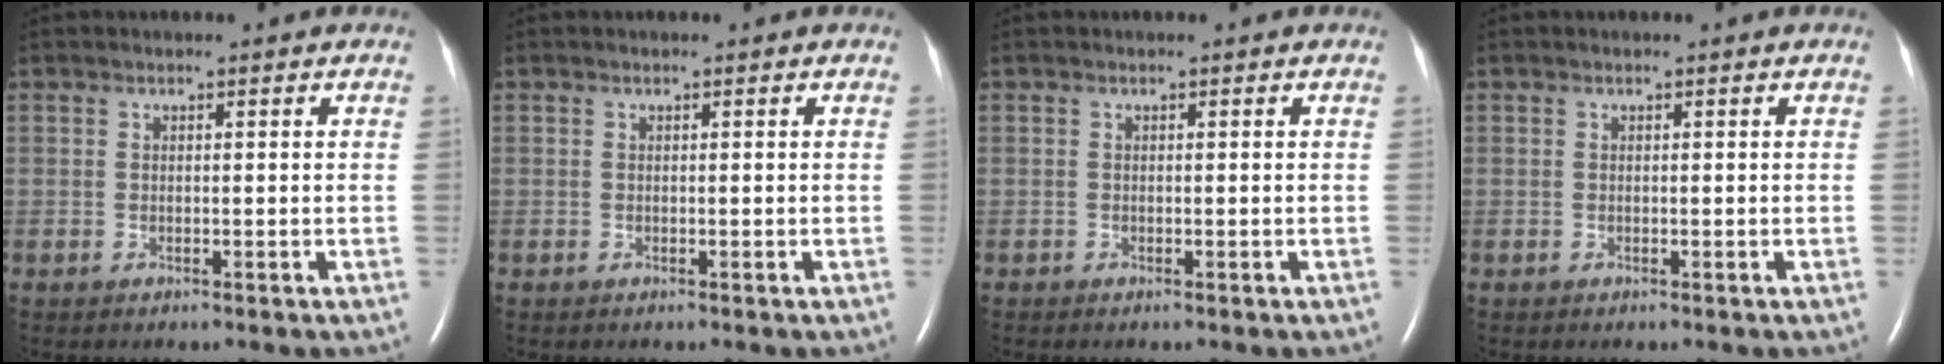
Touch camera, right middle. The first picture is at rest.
{"total": 0.0}
{"total": 0.0}
{"total": 0.0}